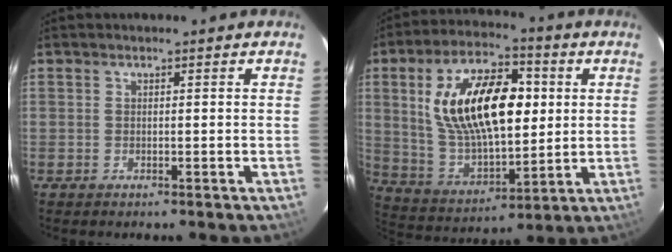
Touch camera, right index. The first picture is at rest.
{"total": 21.6, "force": [4.3, 10.9, 18.2], "torque": [-0.338, 0.020, 0.090]}